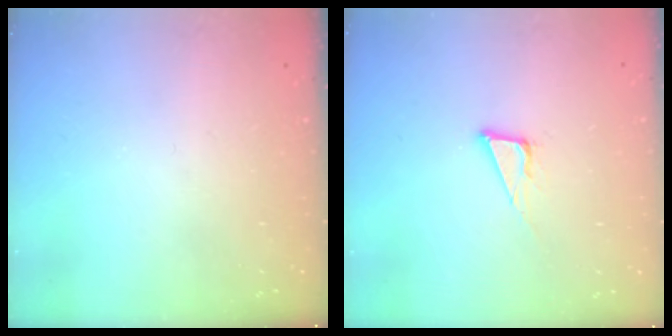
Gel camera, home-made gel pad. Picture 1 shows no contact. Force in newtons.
{"total": 7.0, "press": 6.4, "slide": 2.8}